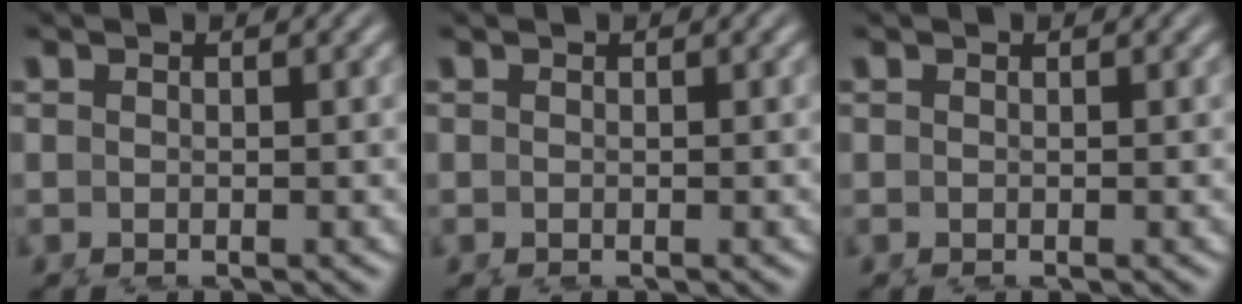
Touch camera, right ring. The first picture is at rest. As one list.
[{"total": 0.0}, {"total": 0.0}]